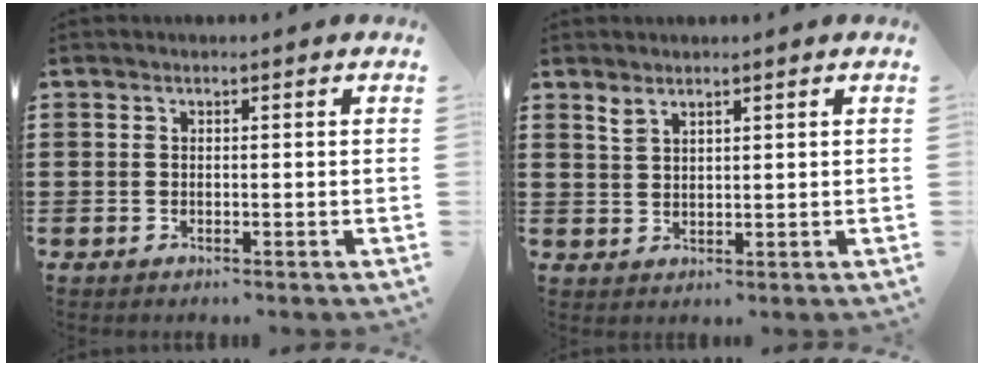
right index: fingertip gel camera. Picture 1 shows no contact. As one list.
[{"total": 1.8, "force": [1.6, 0.6, 0.7], "torque": [-0.016, 0.001, 0.030]}]